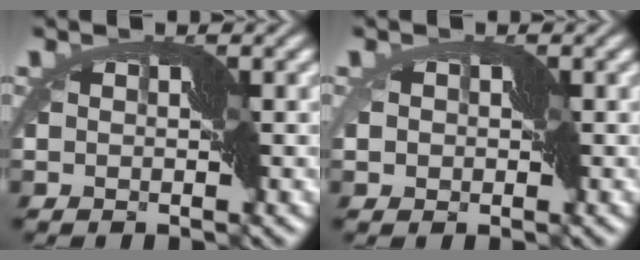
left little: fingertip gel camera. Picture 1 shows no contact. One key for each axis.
{"total": 1.8, "fx": -0.6, "fy": 1.5, "fz": 0.7, "tx": -0.005, "ty": 0.001, "tz": -0.020}